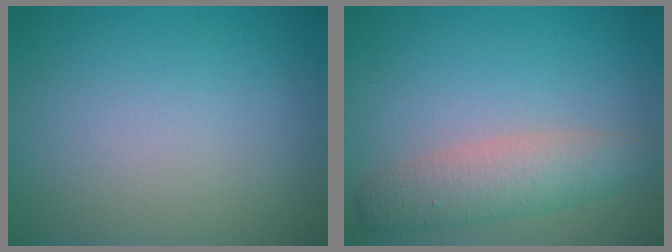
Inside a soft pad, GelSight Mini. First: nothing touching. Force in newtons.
{"total": 4.1, "press": 4.1, "slide": 0.2}